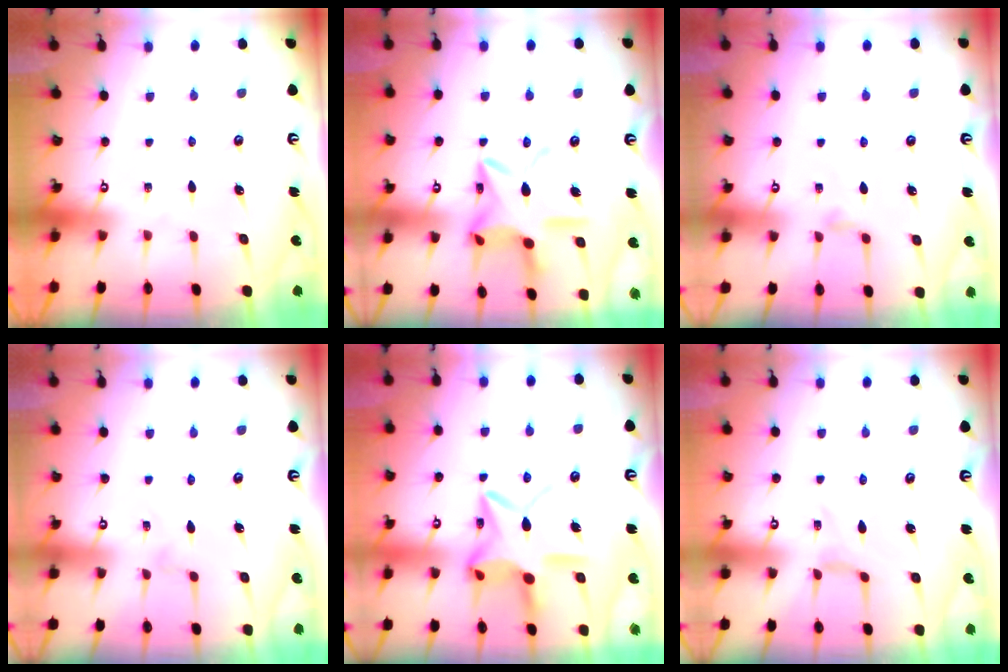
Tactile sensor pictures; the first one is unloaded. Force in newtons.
{"total": 16.4, "press": 16.4, "slide": 1.1}
{"total": 3.6, "press": 3.6, "slide": 0.6}
{"total": 0.0}
{"total": 15.2, "press": 15.1, "slide": 1.1}
{"total": 0.0}